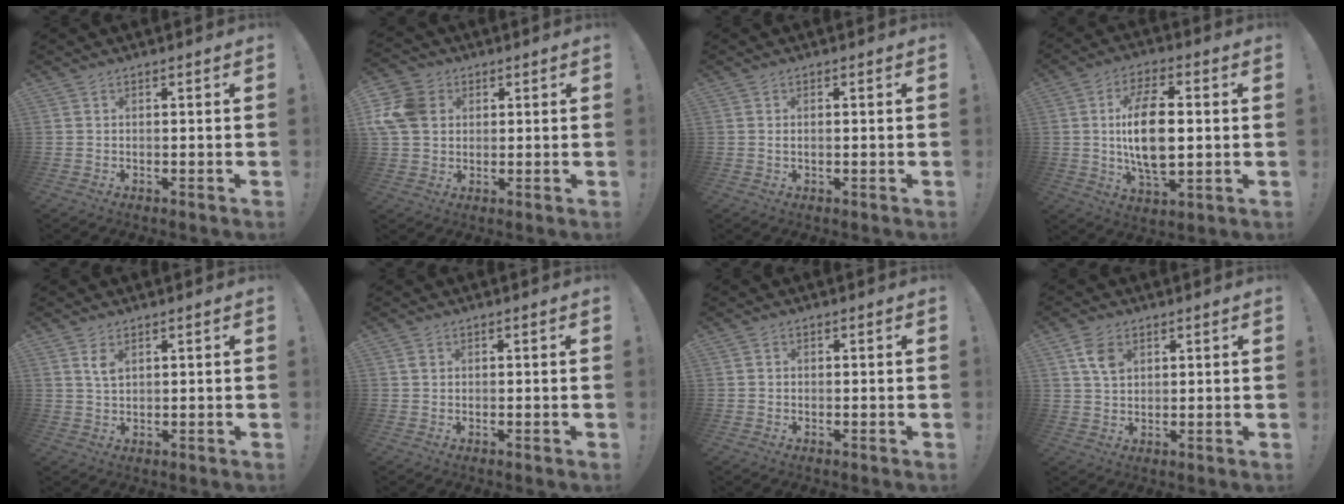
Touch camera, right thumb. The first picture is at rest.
{"total": 12.5, "force": [2.5, 9.7, 7.4], "torque": [-0.147, 0.002, 0.053]}
{"total": 0.9, "force": [0.0, 0.3, 0.8], "torque": [-0.020, 0.002, 0.001]}
{"total": 15.6, "force": [0.9, 7.7, 13.6], "torque": [-0.255, -0.006, 0.008]}
{"total": 3.4, "force": [1.7, 1.8, 2.4], "torque": [-0.028, -0.010, 0.025]}
{"total": 0.9, "force": [0.2, 0.8, 0.4], "torque": [-0.004, 0.003, 0.004]}
{"total": 0.7, "force": [-0.2, 0.6, 0.2], "torque": [-0.003, 0.002, -0.003]}
{"total": 6.4, "force": [2.7, 4.2, 3.9], "torque": [-0.060, -0.006, 0.052]}